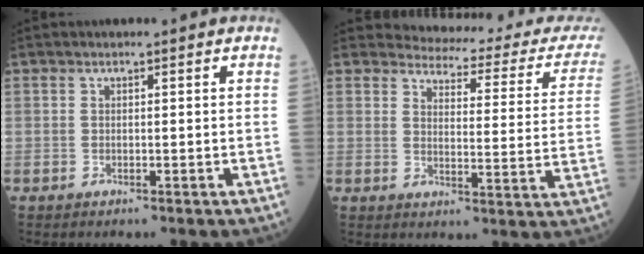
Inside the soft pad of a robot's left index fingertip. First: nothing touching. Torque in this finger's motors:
{"motor_torque": [0.84, -1.29, -0.04, -0.04]}